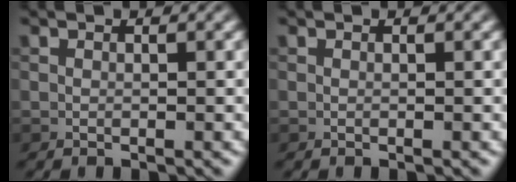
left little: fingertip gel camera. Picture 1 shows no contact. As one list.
[{"total": 0.0}]